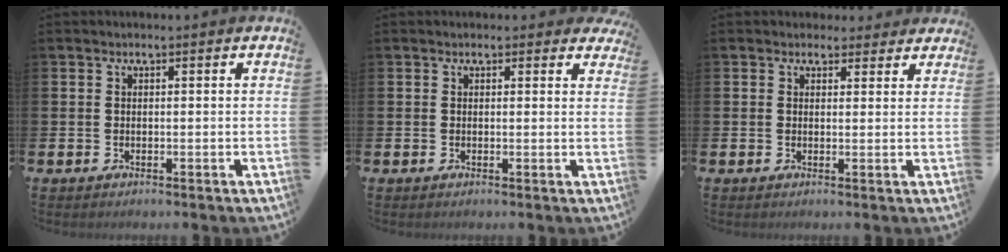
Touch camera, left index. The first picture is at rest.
{"total": 0.9, "force": [0.7, 0.5, 0.1], "torque": [0.007, 0.004, 0.010]}
{"total": 2.3, "force": [2.0, 1.1, -0.1], "torque": [0.016, -0.009, 0.033]}